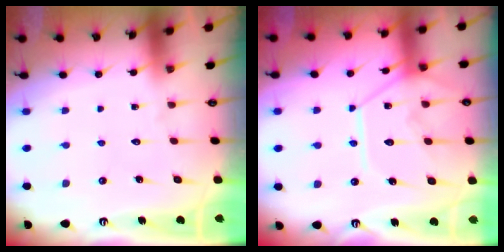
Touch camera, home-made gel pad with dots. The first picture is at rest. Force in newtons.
{"total": 12.1, "press": 12.0, "slide": 1.3}